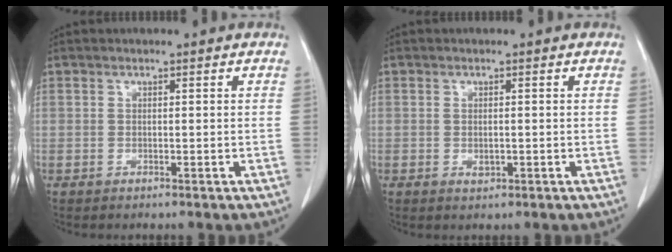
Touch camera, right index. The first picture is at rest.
{"total": 1.2, "force": [-0.2, 0.7, 0.9], "torque": [-0.018, -0.003, -0.001]}